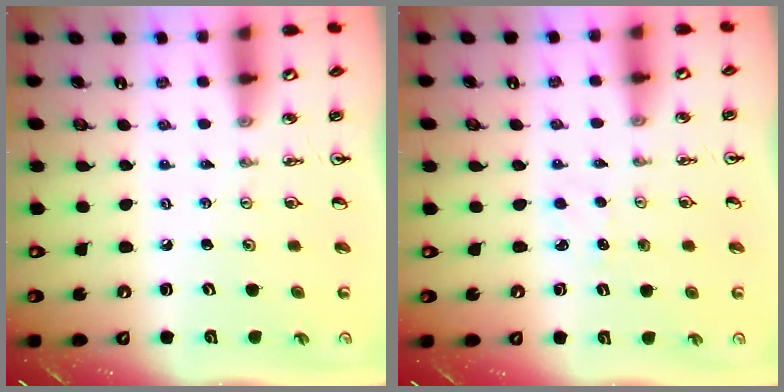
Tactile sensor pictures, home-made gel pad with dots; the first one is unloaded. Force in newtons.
{"total": 2.9, "press": 2.9, "slide": 0.4}